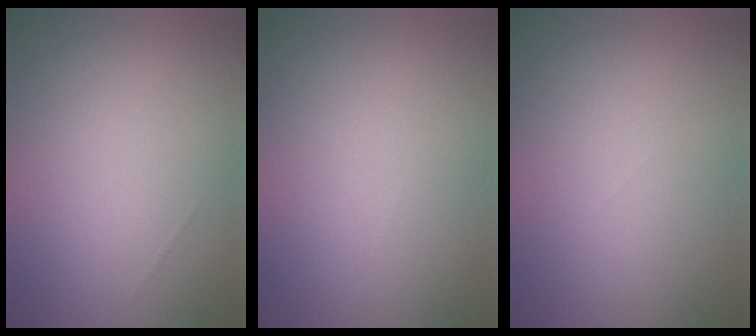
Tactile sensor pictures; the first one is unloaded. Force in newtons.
{"total": 0.0}
{"total": 0.0}